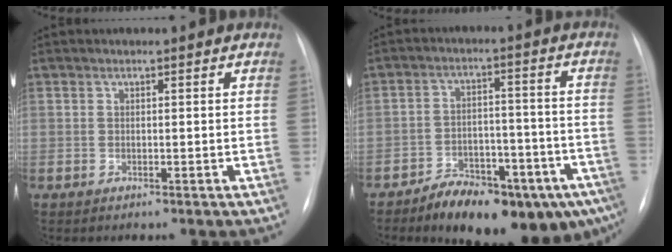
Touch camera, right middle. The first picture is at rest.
{"total": 17.1, "force": [-11.6, 6.5, 10.7], "torque": [-0.101, 0.039, -0.164]}